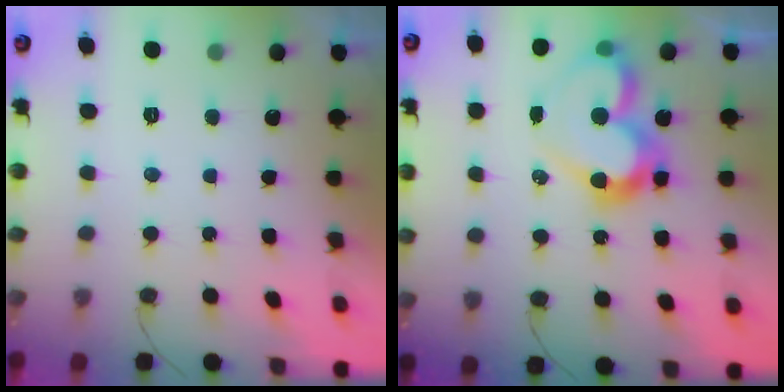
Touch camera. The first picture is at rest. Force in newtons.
{"total": 14.6, "press": 14.2, "slide": 3.1}